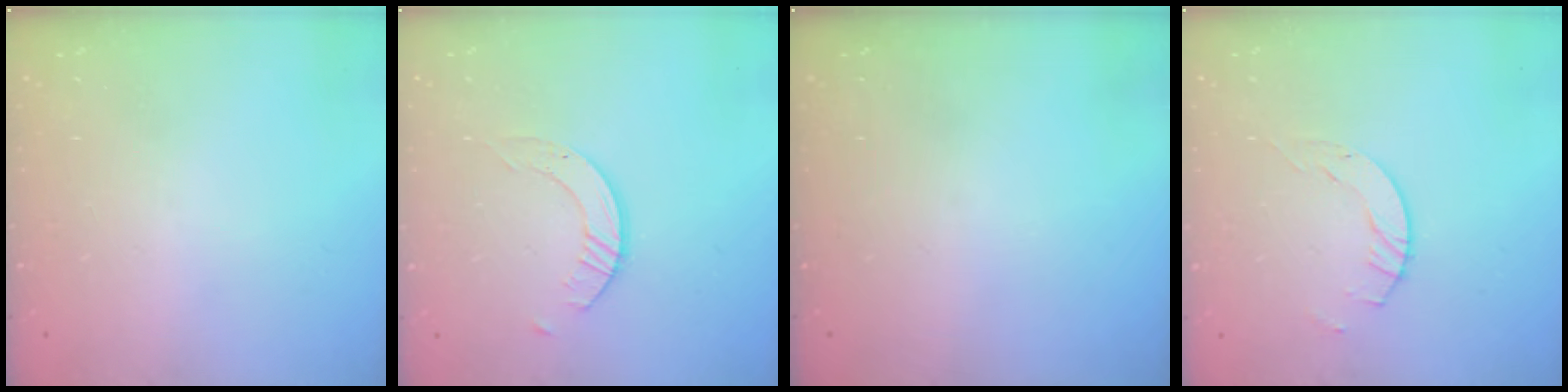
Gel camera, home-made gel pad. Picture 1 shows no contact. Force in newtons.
{"total": 2.6, "press": 2.5, "slide": 0.3}
{"total": 0.0}
{"total": 4.1, "press": 4.1, "slide": 0.2}